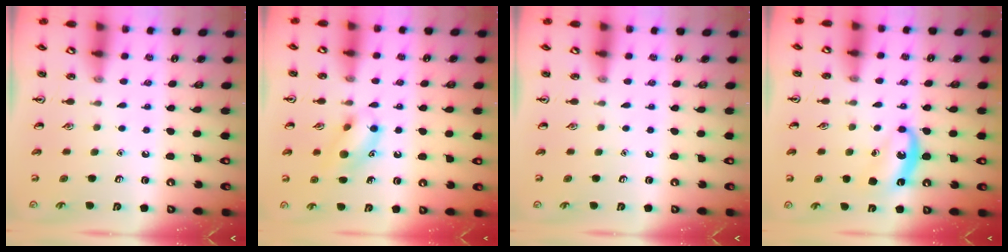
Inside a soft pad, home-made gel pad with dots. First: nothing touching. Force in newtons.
{"total": 11.9, "press": 11.7, "slide": 2.1}
{"total": 0.0}
{"total": 7.7, "press": 7.5, "slide": 1.9}